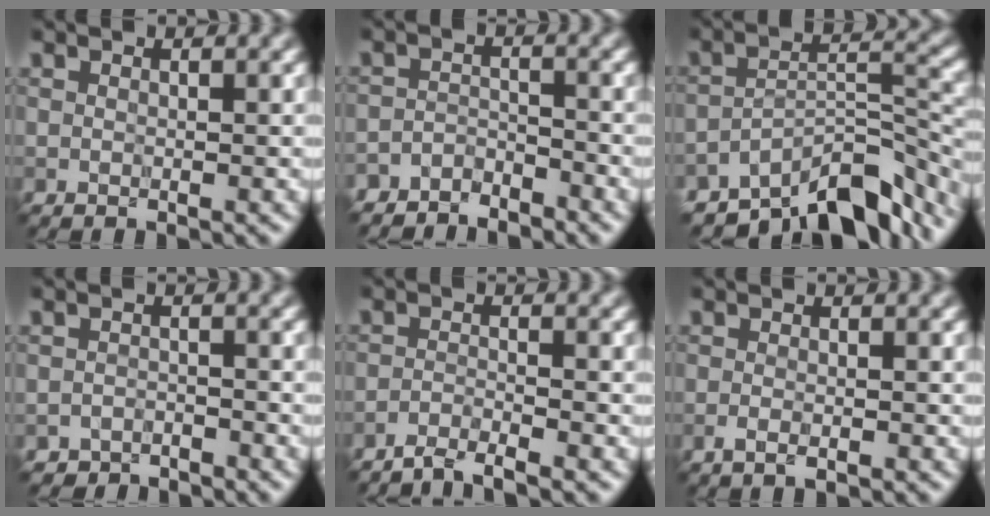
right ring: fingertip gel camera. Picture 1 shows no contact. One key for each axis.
{"total": 3.3, "fx": -3.2, "fy": 0.8, "fz": 0.2, "tx": -0.004, "ty": 0.001, "tz": -0.065}
{"total": 9.8, "fx": -7.4, "fy": 3.3, "fz": 5.4, "tx": -0.070, "ty": -0.002, "tz": -0.126}
{"total": 2.1, "fx": -1.9, "fy": 0.7, "fz": -0.4, "tx": 0.016, "ty": 0.008, "tz": -0.037}
{"total": 2.2, "fx": -2.0, "fy": 0.2, "fz": 0.9, "tx": -0.010, "ty": 0.005, "tz": -0.048}
{"total": 1.1, "fx": -0.7, "fy": 0.3, "fz": 0.8, "tx": -0.015, "ty": 0.002, "tz": -0.015}